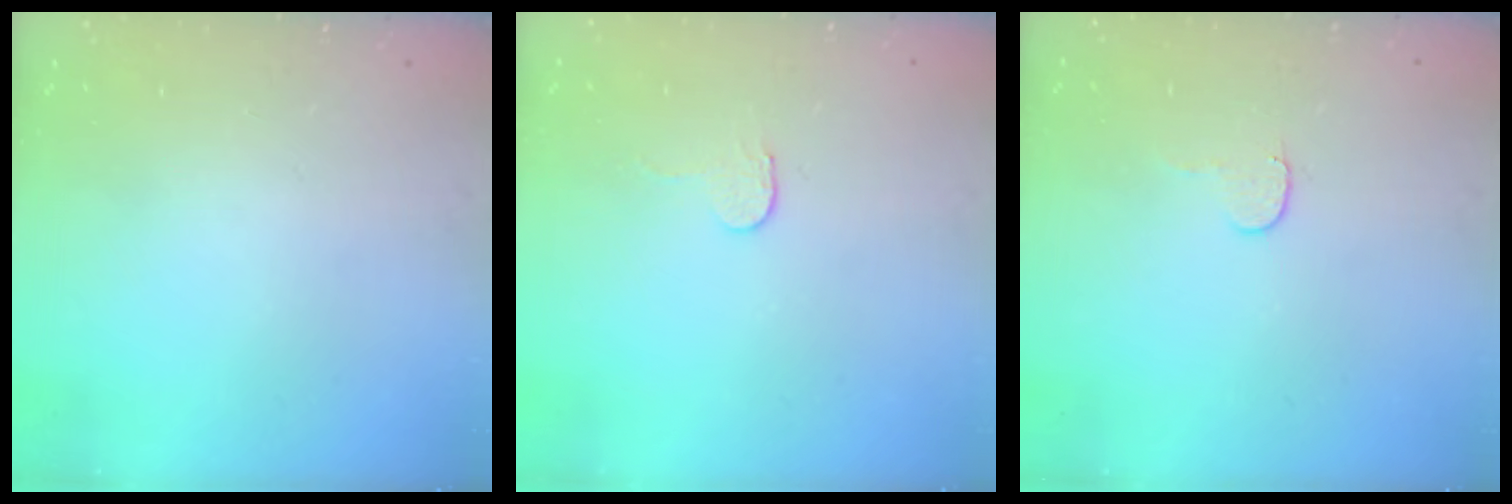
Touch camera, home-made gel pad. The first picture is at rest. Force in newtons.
{"total": 2.7, "press": 2.7, "slide": 0.2}
{"total": 4.4, "press": 4.4, "slide": 0.3}